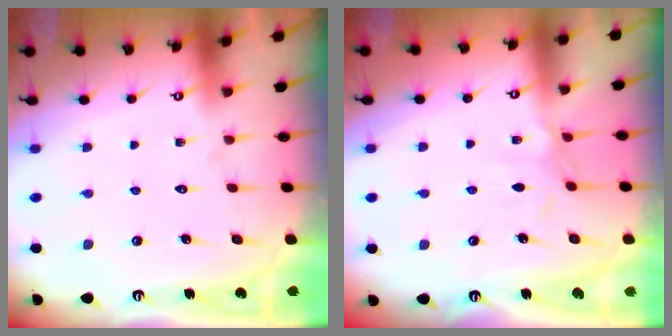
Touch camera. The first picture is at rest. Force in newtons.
{"total": 4.2, "press": 4.2, "slide": 0.4}